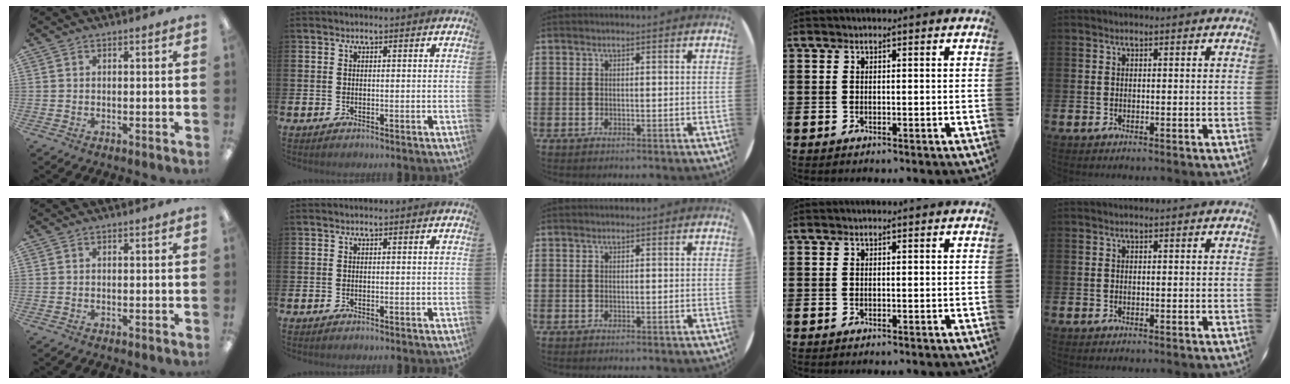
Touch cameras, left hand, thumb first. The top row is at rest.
{}